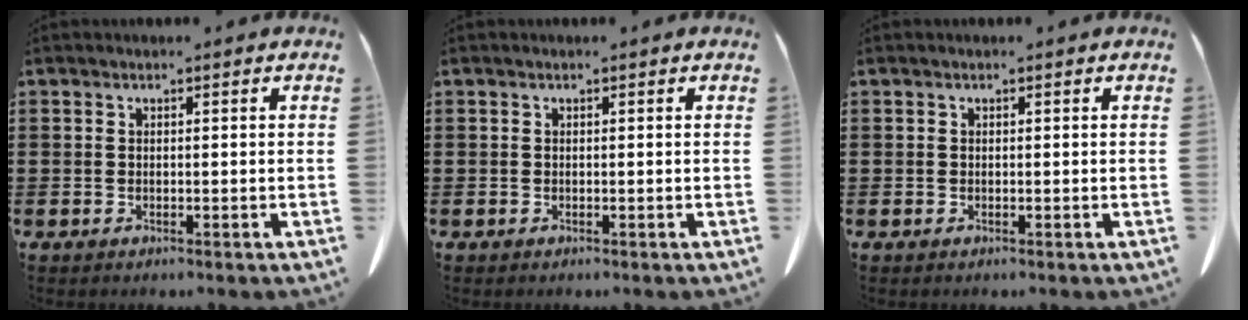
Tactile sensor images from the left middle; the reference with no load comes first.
{"total": 0.0}
{"total": 0.0}